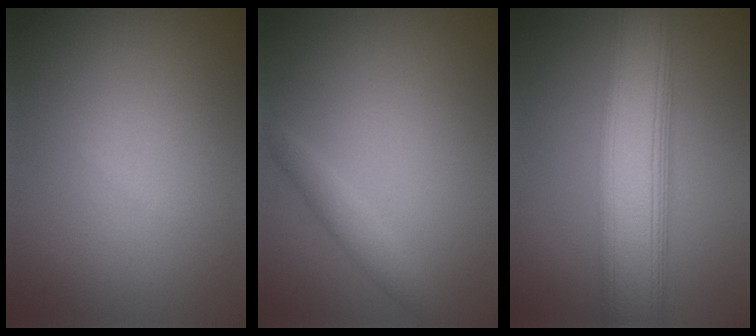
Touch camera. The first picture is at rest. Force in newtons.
{"total": 1.8, "press": 1.8, "slide": 0.1}
{"total": 9.2, "press": 9.2, "slide": 0.3}